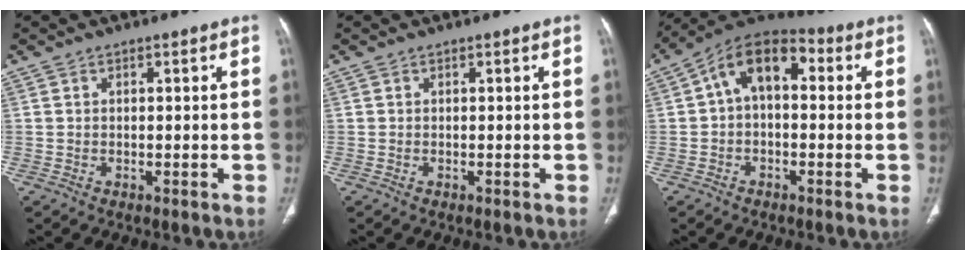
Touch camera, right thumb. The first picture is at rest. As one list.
[{"total": 0.0}, {"total": 10.8, "force": [1.3, 6.6, 8.5], "torque": [-0.119, 0.037, 0.005]}]